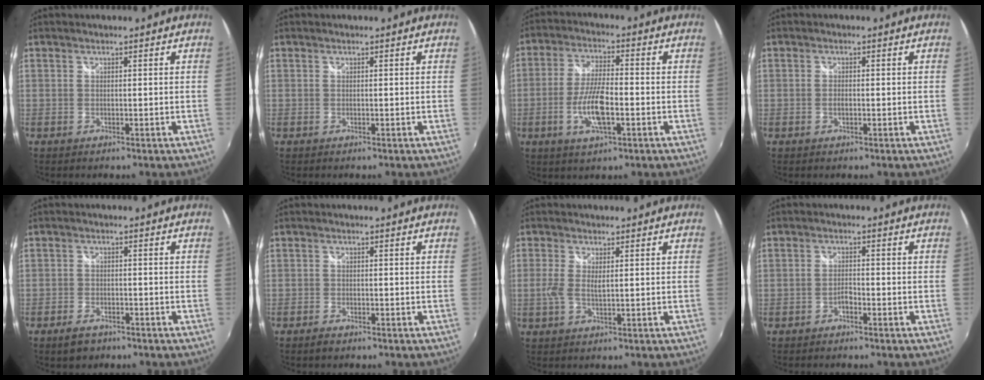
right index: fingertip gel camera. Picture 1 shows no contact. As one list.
[{"total": 0.0}, {"total": 9.0, "force": [-2.8, 2.7, 8.1], "torque": [-0.165, -0.004, -0.054]}, {"total": 1.1, "force": [-0.3, 0.7, 0.8], "torque": [-0.017, -0.001, -0.007]}, {"total": 4.0, "force": [-2.9, 2.3, 1.5], "torque": [-0.043, 0.001, -0.047]}, {"total": 1.6, "force": [-1.3, 0.7, 0.6], "torque": [-0.017, -0.002, -0.027]}, {"total": 3.1, "force": [0.2, 1.0, 3.0], "torque": [-0.066, -0.003, 0.000]}, {"total": 1.6, "force": [-1.3, 0.6, 0.8], "torque": [-0.016, 0.001, -0.025]}]